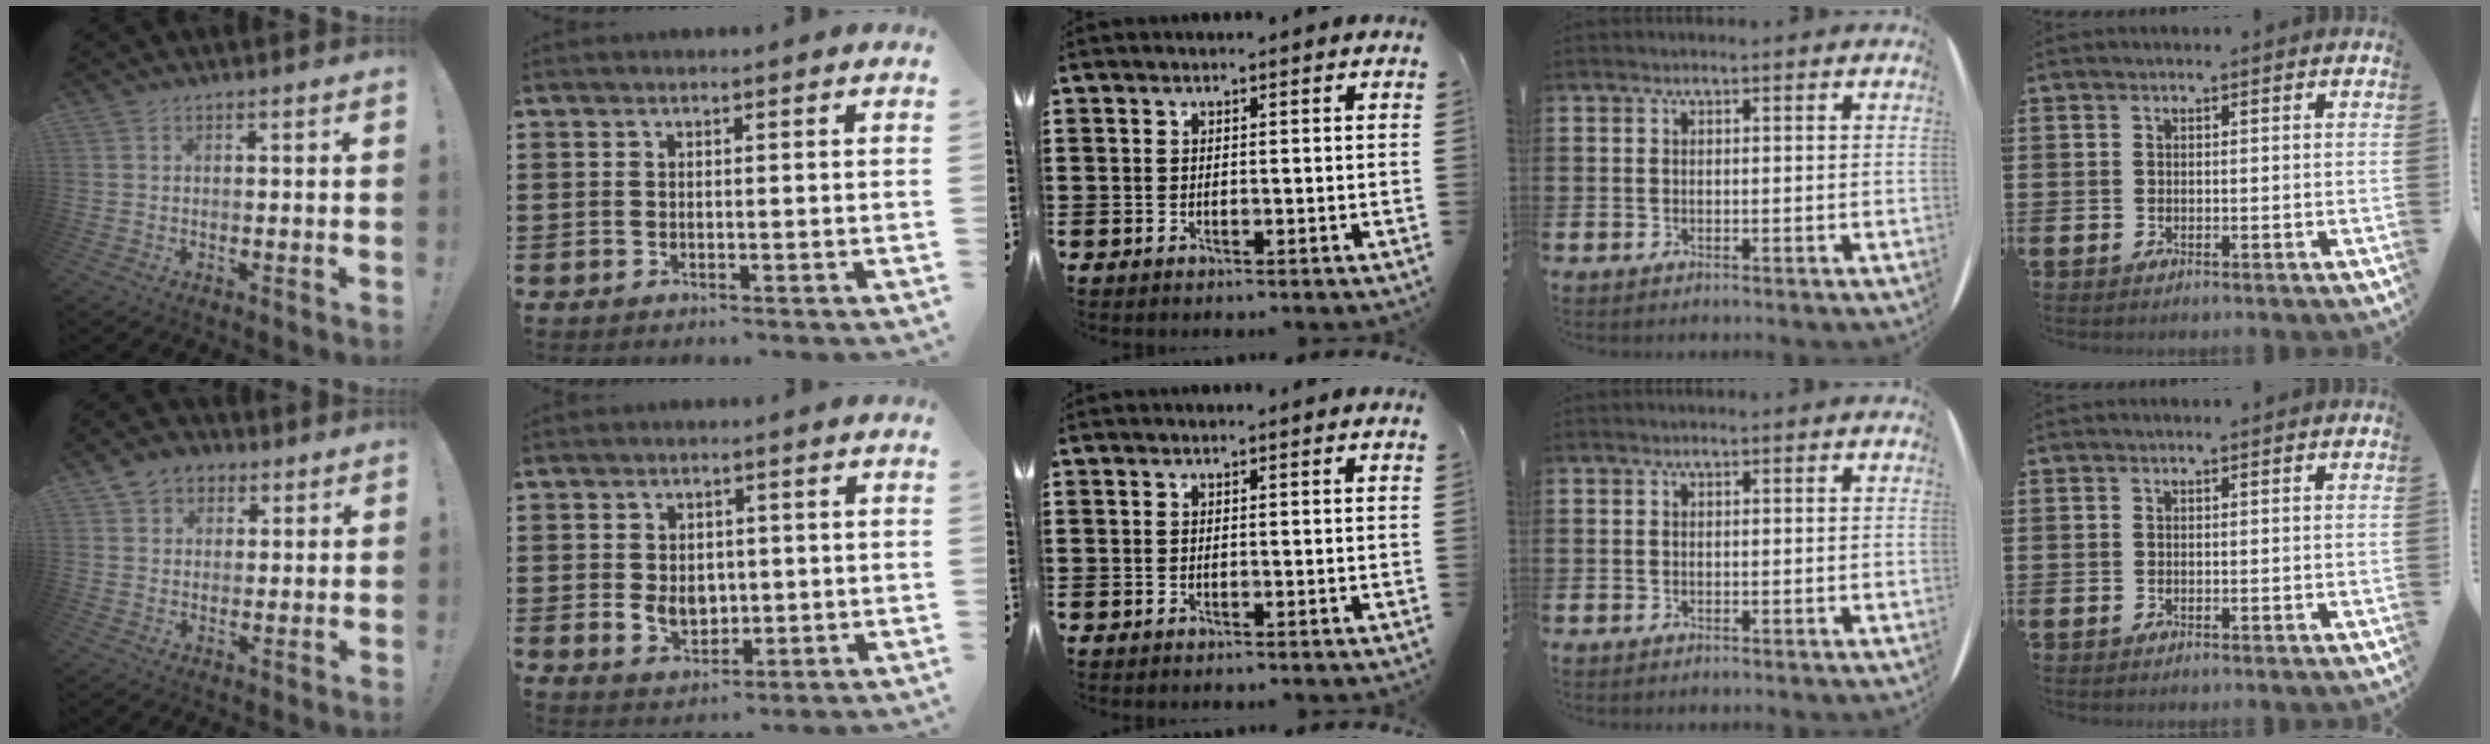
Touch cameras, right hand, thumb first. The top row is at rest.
{"thumb": {"total": 5.9, "force": [2.5, 5.1, 1.6], "torque": [-0.026, -0.004, 0.050]}, "index": {"total": 4.6, "force": [0.0, 3.5, 3.0], "torque": [-0.056, 0.008, -0.003]}}